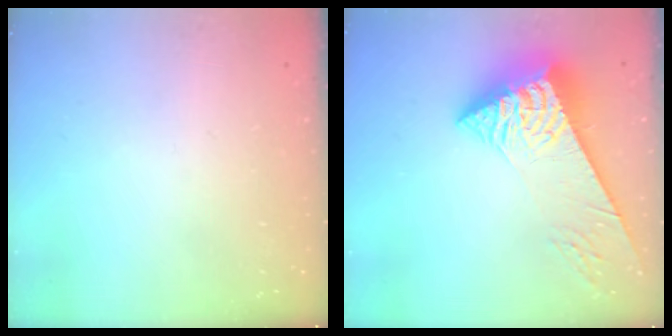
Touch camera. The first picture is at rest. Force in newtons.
{"total": 8.3, "press": 8.2, "slide": 1.0}